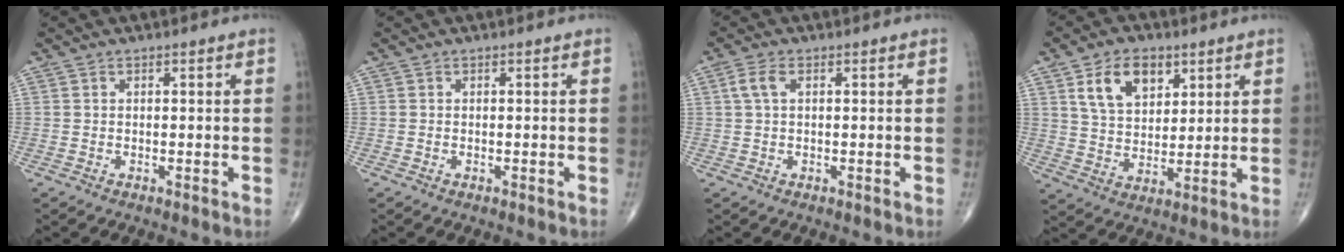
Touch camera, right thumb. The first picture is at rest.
{"total": 0.0}
{"total": 3.2, "force": [0.9, 1.5, 2.6], "torque": [-0.063, 0.009, 0.020]}
{"total": 10.7, "force": [5.0, 6.7, 6.6], "torque": [-0.084, -0.021, 0.094]}